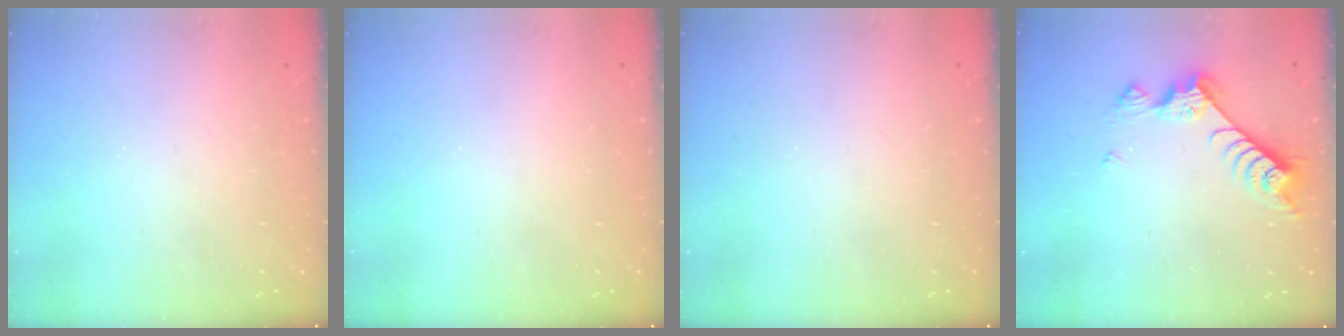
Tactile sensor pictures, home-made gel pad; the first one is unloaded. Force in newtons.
{"total": 0.0}
{"total": 0.0}
{"total": 8.4, "press": 8.3, "slide": 0.8}